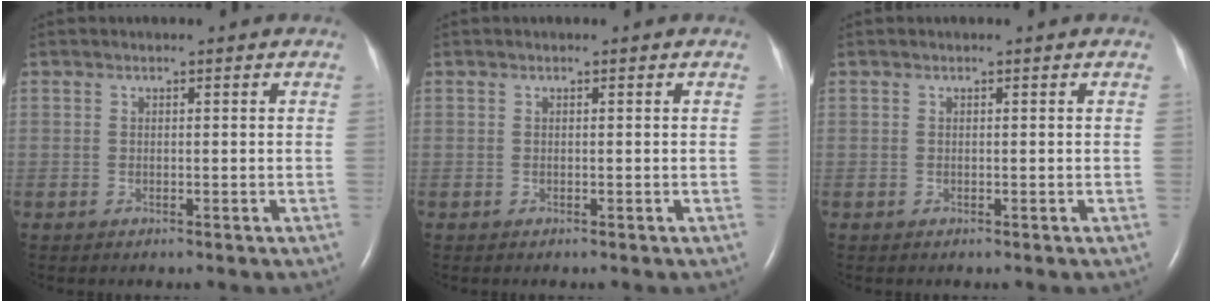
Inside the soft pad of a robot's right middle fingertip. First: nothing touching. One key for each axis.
{"total": 0.0}
{"total": 0.0}